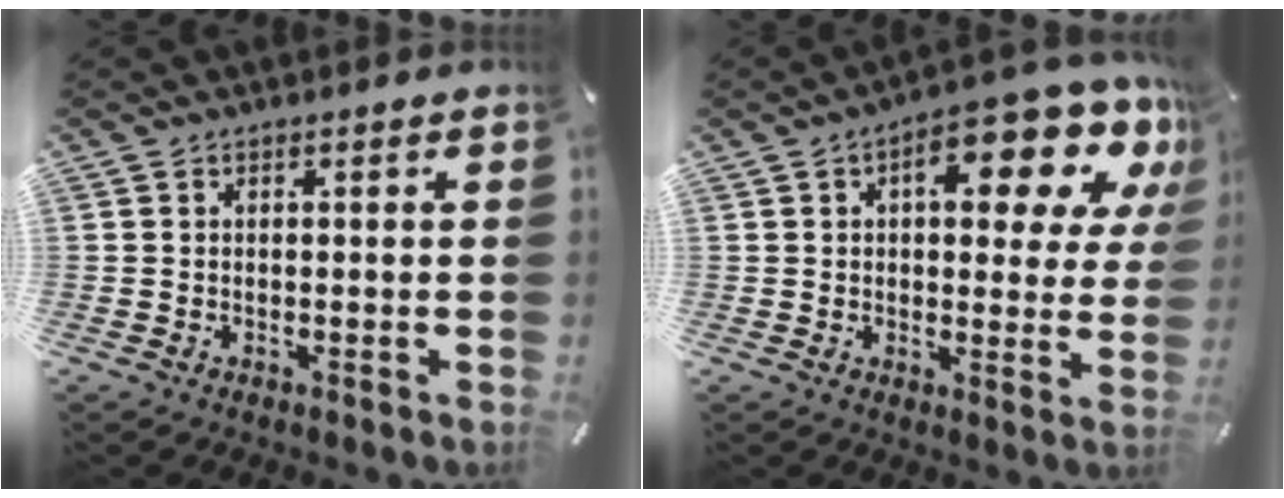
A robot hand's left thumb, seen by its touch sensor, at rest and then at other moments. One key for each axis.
{"total": 17.2, "fx": 7.8, "fy": 7.4, "fz": 13.4, "tx": -0.167, "ty": -0.050, "tz": 0.121}